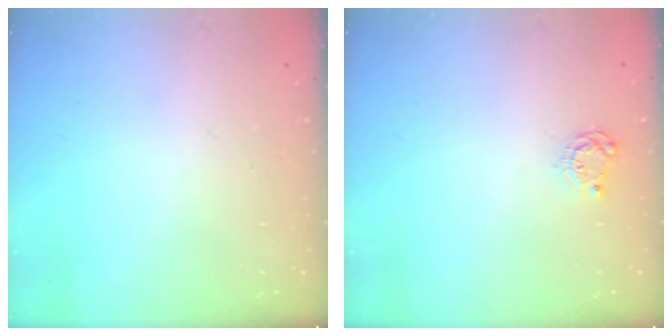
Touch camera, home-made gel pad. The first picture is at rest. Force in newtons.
{"total": 4.8, "press": 4.8, "slide": 0.6}